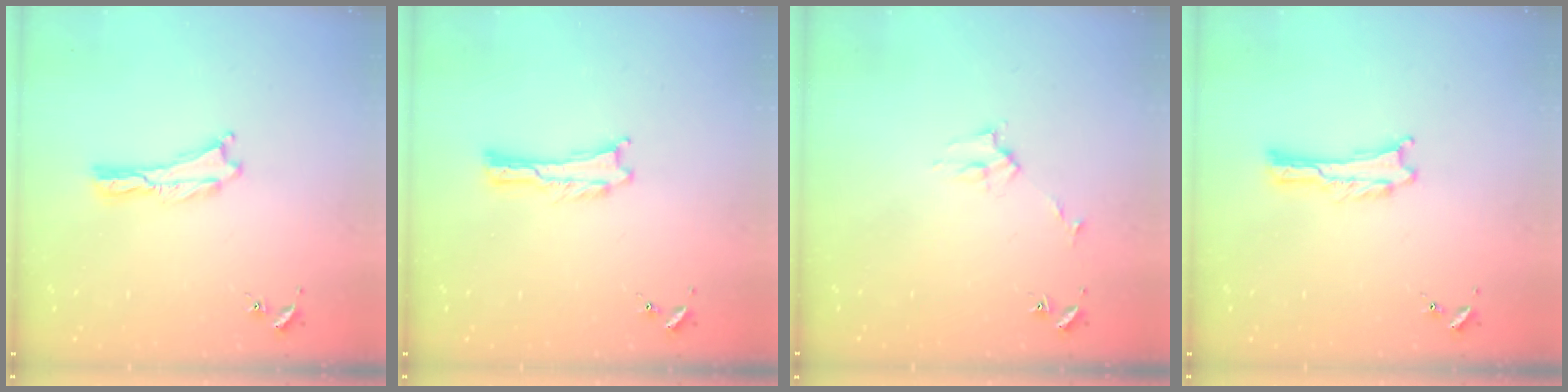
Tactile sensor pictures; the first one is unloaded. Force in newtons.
{"total": 0.0}
{"total": 2.7, "press": 2.7, "slide": 0.3}
{"total": 0.0}